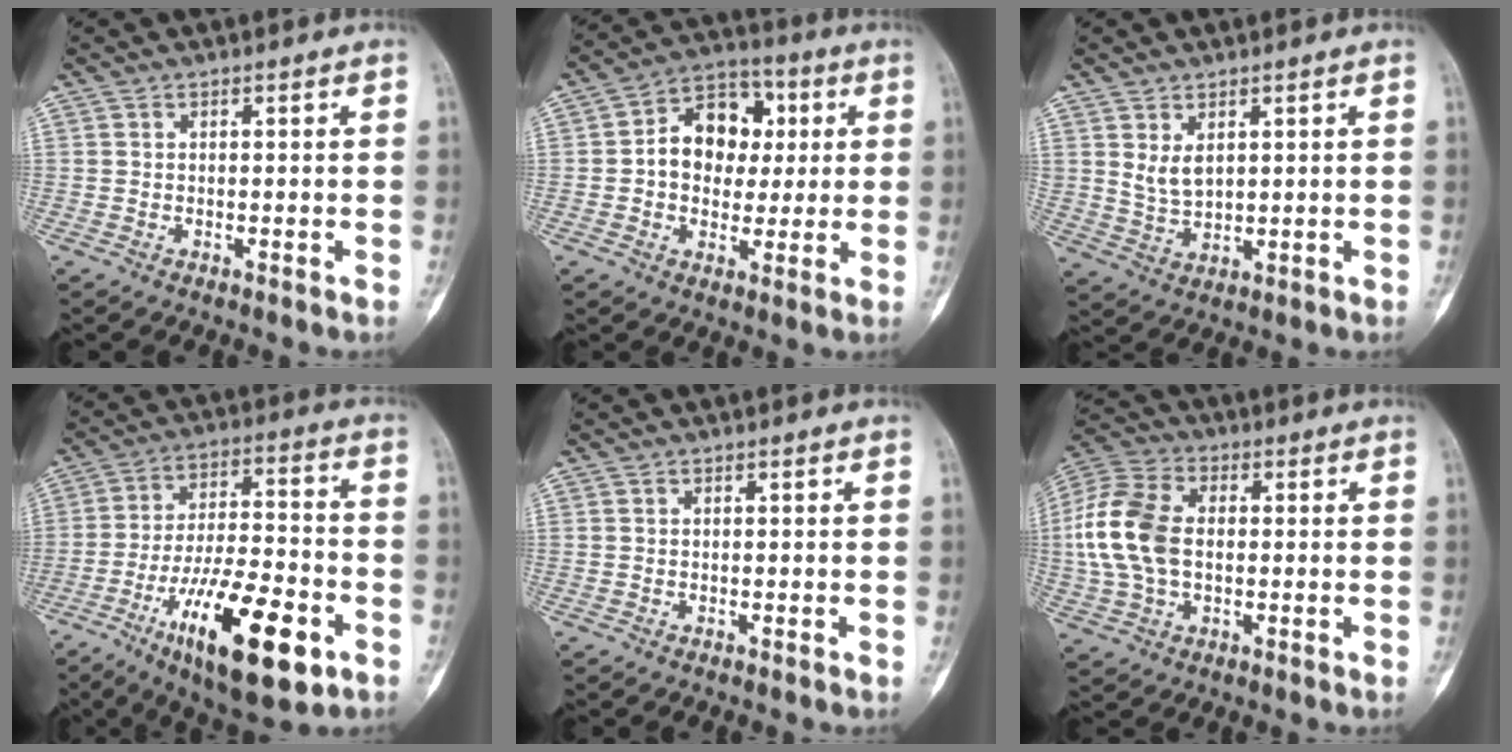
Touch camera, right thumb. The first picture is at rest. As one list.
[{"total": 12.7, "force": [1.5, 9.8, 7.9], "torque": [-0.078, 0.018, 0.016]}, {"total": 4.6, "force": [1.8, 2.7, 3.2], "torque": [-0.053, -0.017, 0.047]}, {"total": 21.1, "force": [-9.2, 7.3, 17.5], "torque": [-0.294, 0.037, -0.144]}, {"total": 0.0}, {"total": 14.3, "force": [0.4, 9.2, 10.9], "torque": [-0.230, 0.021, 0.004]}]